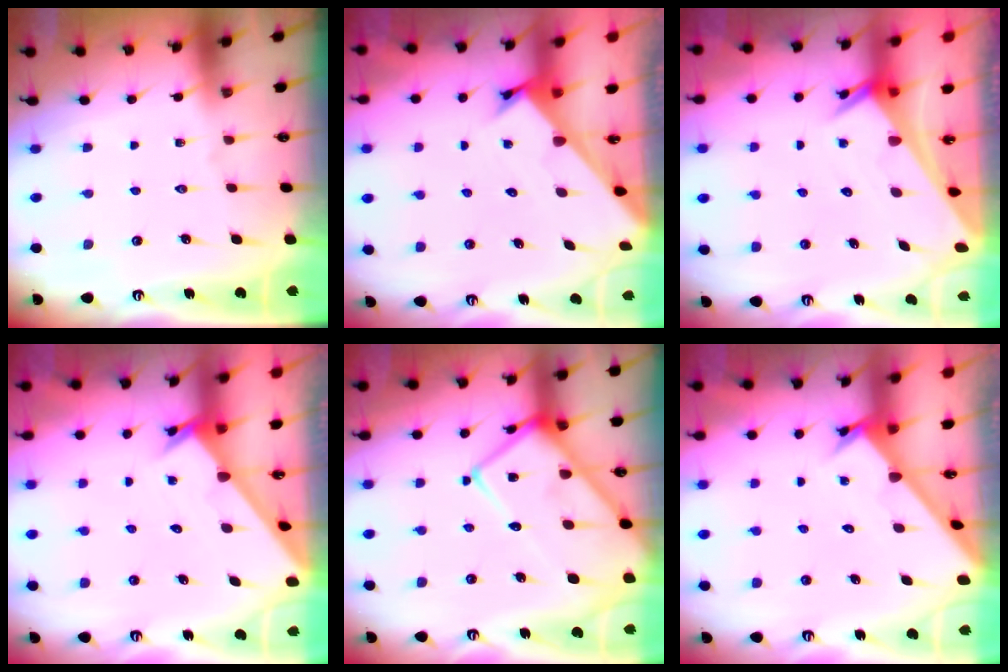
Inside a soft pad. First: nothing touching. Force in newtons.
{"total": 2.4, "press": 2.3, "slide": 0.3}
{"total": 3.7, "press": 3.7, "slide": 0.4}
{"total": 1.3, "press": 1.3, "slide": 0.1}
{"total": 16.8, "press": 16.7, "slide": 1.7}
{"total": 2.6, "press": 2.6, "slide": 0.3}